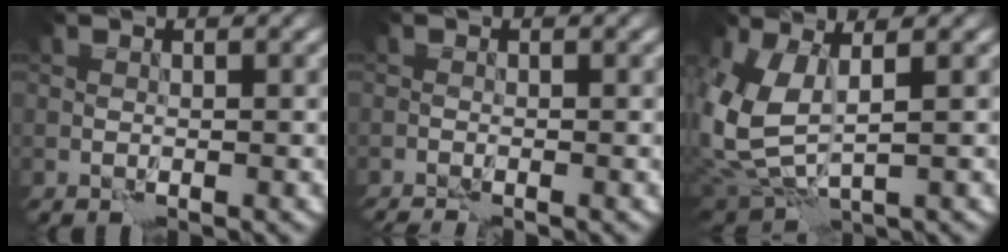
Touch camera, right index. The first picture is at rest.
{"total": 1.3, "force": [-1.3, -0.2, 0.3], "torque": [-0.015, -0.007, -0.022]}
{"total": 7.7, "force": [1.4, 4.2, 6.3], "torque": [-0.169, -0.025, 0.043]}